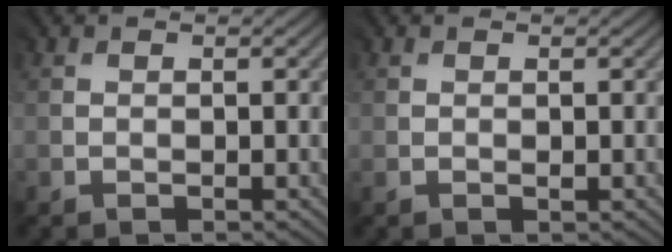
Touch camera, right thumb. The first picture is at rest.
{"total": 0.0}